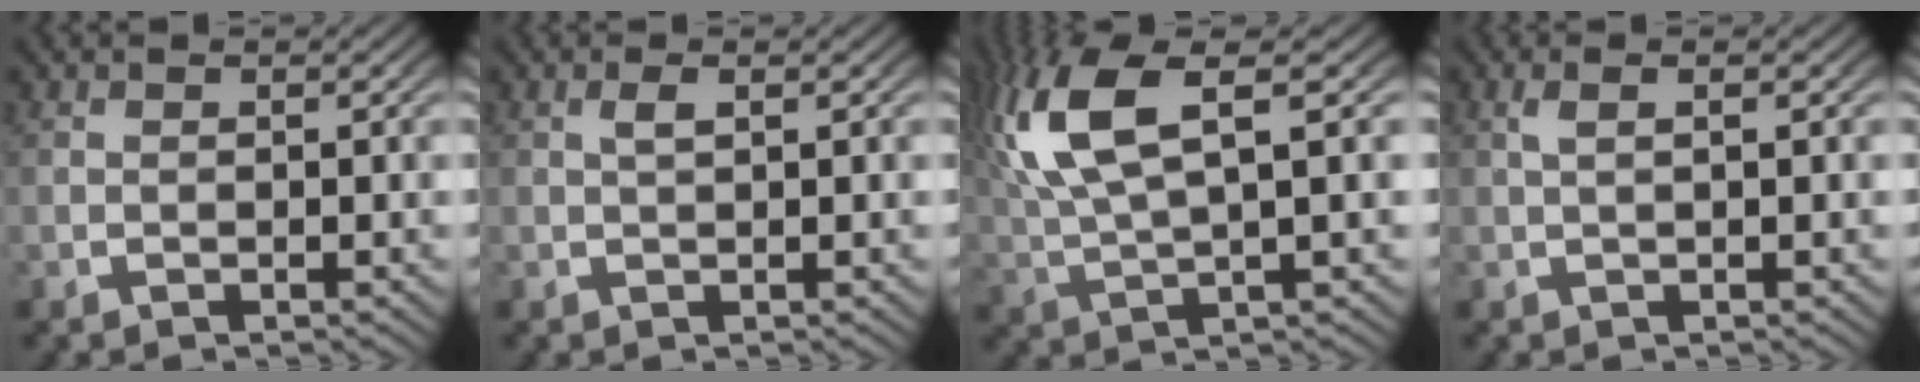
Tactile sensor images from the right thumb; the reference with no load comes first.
{"total": 0.9, "force": [0.4, 0.1, 0.8], "torque": [-0.019, 0.001, 0.013]}
{"total": 8.7, "force": [2.6, 4.2, 7.2], "torque": [-0.164, 0.001, 0.050]}
{"total": 1.4, "force": [0.5, 0.2, 1.3], "torque": [-0.031, 0.005, 0.011]}